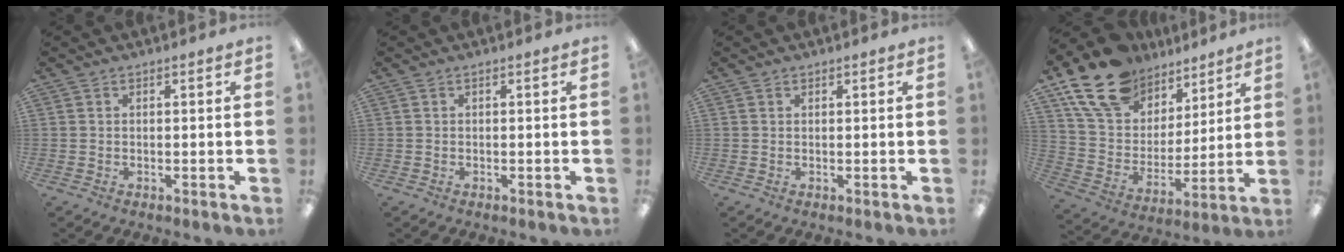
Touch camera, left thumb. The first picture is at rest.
{"total": 0.0}
{"total": 0.6, "force": [0.5, 0.3, 0.1], "torque": [-0.002, 0.001, 0.009]}
{"total": 18.9, "force": [13.3, 11.4, 7.2], "torque": [-0.151, -0.073, 0.249]}